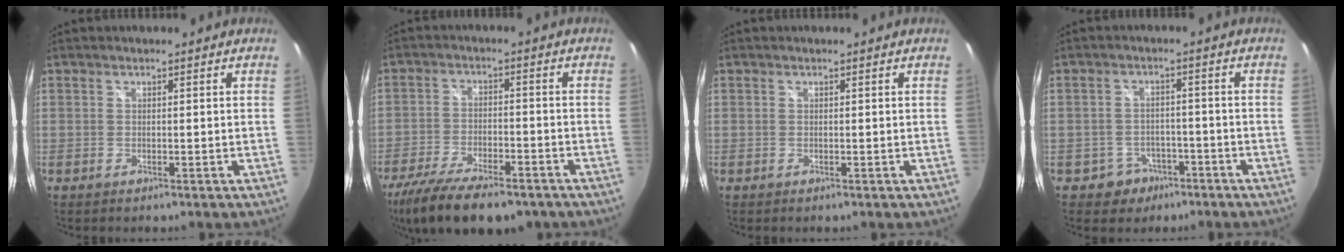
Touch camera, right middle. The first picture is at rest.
{"total": 16.8, "force": [-12.5, 5.6, 9.7], "torque": [-0.203, -0.041, -0.203]}
{"total": 0.0}
{"total": 5.2, "force": [-3.1, 4.1, 0.7], "torque": [-0.024, 0.019, -0.035]}